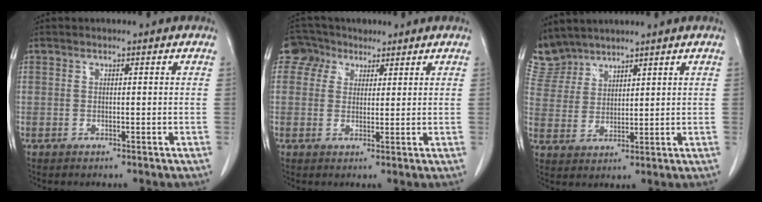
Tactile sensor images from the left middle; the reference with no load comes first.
{"total": 4.4, "force": [2.5, 3.6, 0.1], "torque": [-0.006, 0.020, 0.046]}
{"total": 6.0, "force": [5.8, 1.5, -0.4], "torque": [-0.004, 0.009, 0.131]}